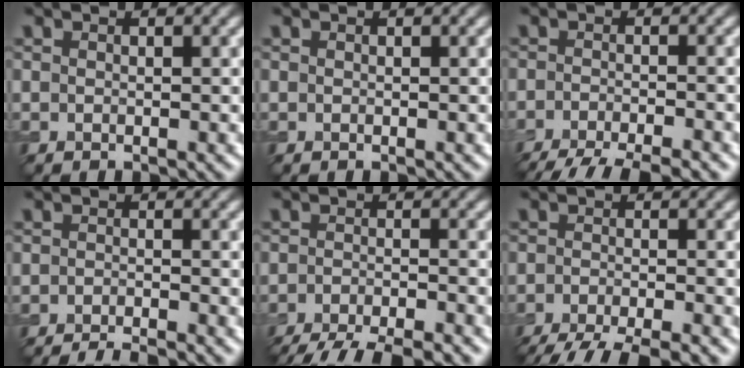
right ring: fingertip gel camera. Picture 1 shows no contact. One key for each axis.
{"total": 0.0}
{"total": 7.4, "fx": -6.1, "fy": 1.4, "fz": 3.9, "tx": -0.057, "ty": -0.026, "tz": -0.097}
{"total": 3.6, "fx": -3.1, "fy": 0.4, "fz": 1.9, "tx": -0.027, "ty": -0.001, "tz": -0.053}
{"total": 8.1, "fx": -7.0, "fy": 1.5, "fz": 3.8, "tx": -0.059, "ty": -0.025, "tz": -0.107}
{"total": 8.0, "fx": -6.4, "fy": 1.6, "fz": 4.5, "tx": -0.067, "ty": -0.026, "tz": -0.104}